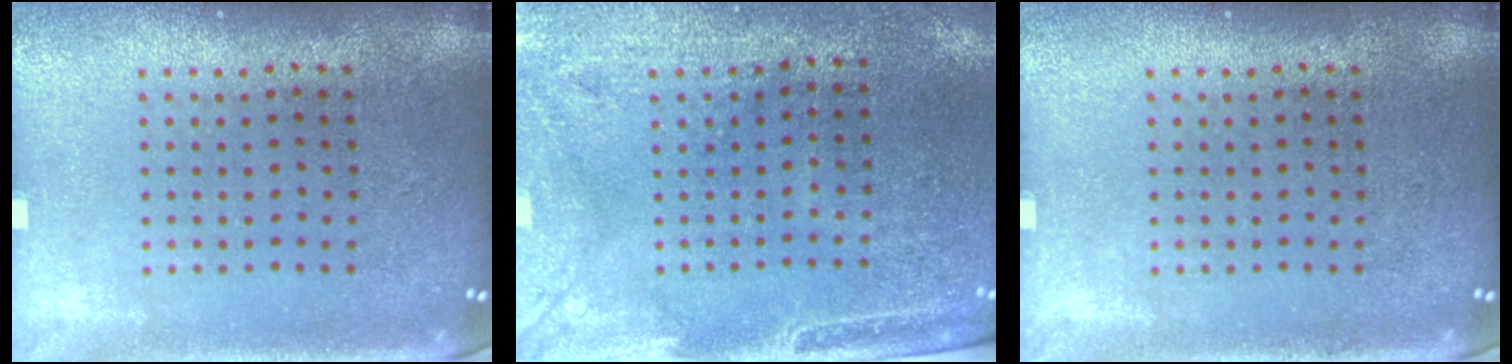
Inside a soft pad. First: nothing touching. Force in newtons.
{"total": 2.9, "press": 2.5, "slide": 1.6}
{"total": 0.0}